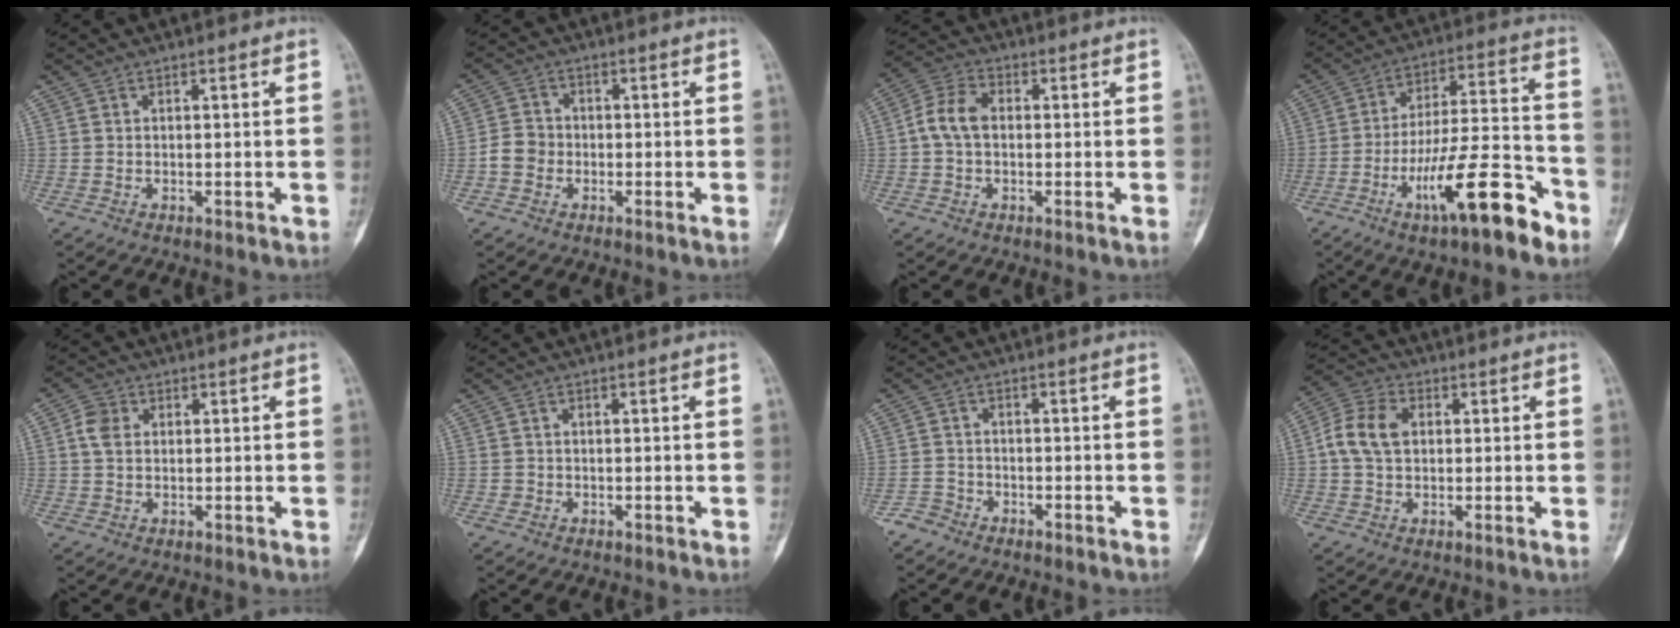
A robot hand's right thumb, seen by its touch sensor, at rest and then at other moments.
{"total": 4.0, "force": [-1.3, 3.2, 1.9], "torque": [-0.027, 0.012, -0.035]}
{"total": 6.4, "force": [-0.1, 4.0, 5.0], "torque": [-0.099, 0.016, -0.014]}
{"total": 17.8, "force": [-9.8, 4.3, 14.2], "torque": [-0.234, 0.065, -0.155]}
{"total": 3.9, "force": [0.9, 3.0, 2.3], "torque": [-0.037, 0.008, 0.013]}
{"total": 0.7, "force": [-0.1, 0.7, -0.1], "torque": [0.008, 0.007, -0.004]}
{"total": 2.3, "force": [-2.0, 1.2, -0.1], "torque": [0.003, 0.010, -0.041]}
{"total": 8.1, "force": [0.9, 5.5, 5.8], "torque": [-0.119, 0.020, 0.012]}